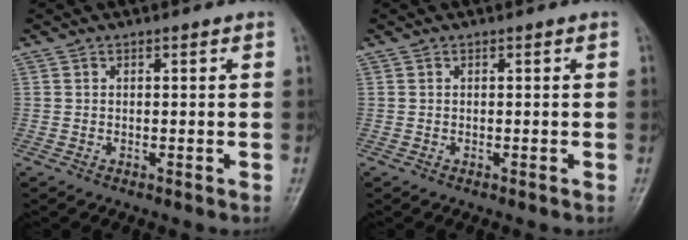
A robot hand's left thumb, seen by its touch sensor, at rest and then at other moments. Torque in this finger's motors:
{"motor_torque": [0.00, 0.00, -0.06, 0.06, 0.00]}